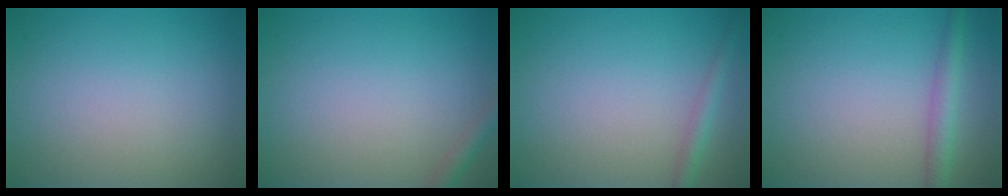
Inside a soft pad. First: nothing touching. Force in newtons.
{"total": 1.4, "press": 1.3, "slide": 0.1}
{"total": 1.6, "press": 1.6, "slide": 0.1}
{"total": 2.4, "press": 2.4, "slide": 0.2}